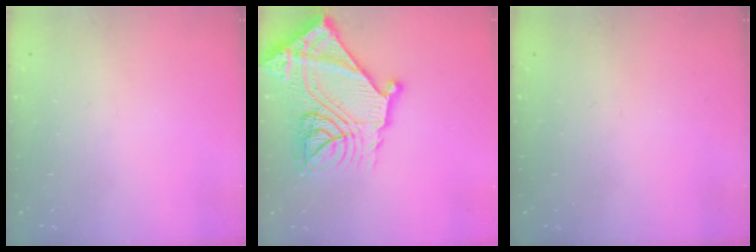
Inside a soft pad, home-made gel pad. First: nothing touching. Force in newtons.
{"total": 28.8, "press": 28.7, "slide": 2.7}
{"total": 0.0}